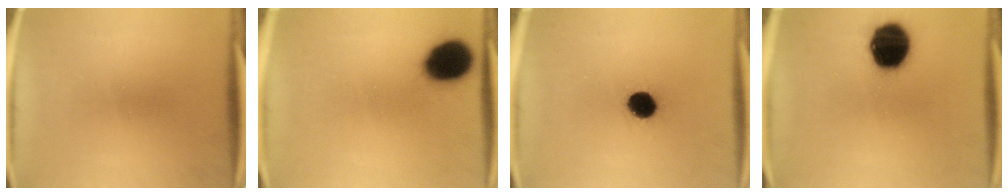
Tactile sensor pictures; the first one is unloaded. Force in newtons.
{"total": 13.9}
{"total": 9.1}
{"total": 17.2}